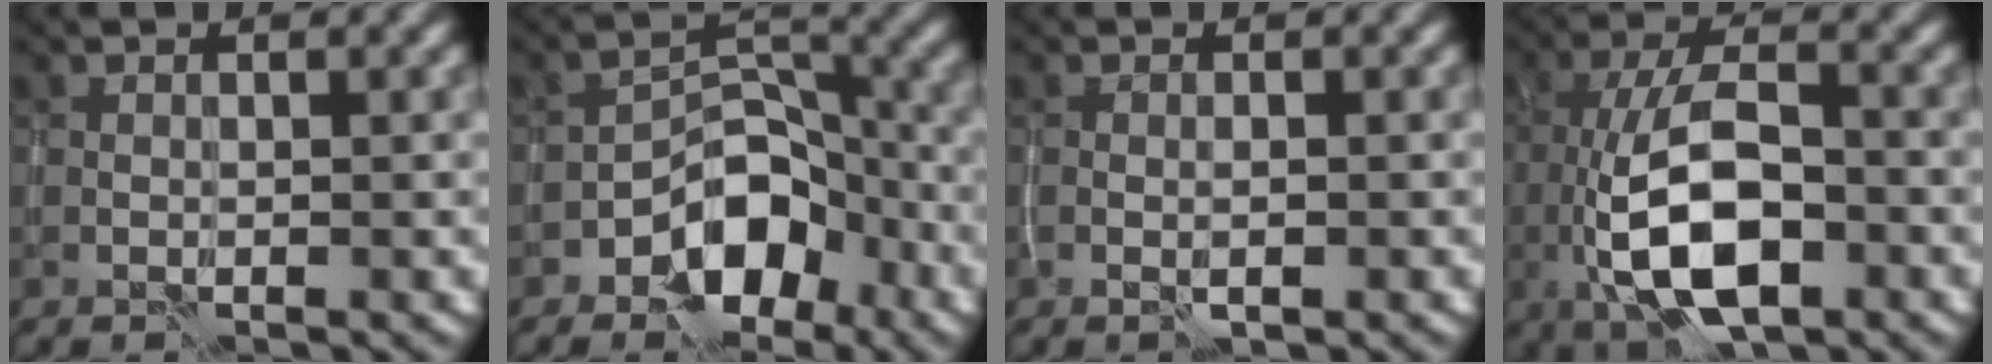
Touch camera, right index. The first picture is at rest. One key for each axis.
{"total": 5.8, "fx": -3.5, "fy": 3.4, "fz": 3.2, "tx": -0.029, "ty": 0.008, "tz": -0.064}
{"total": 0.9, "fx": -0.3, "fy": 0.2, "fz": 0.9, "tx": -0.016, "ty": -0.003, "tz": -0.004}
{"total": 9.0, "fx": -2.0, "fy": 3.9, "fz": 7.8, "tx": -0.153, "ty": -0.002, "tz": -0.035}